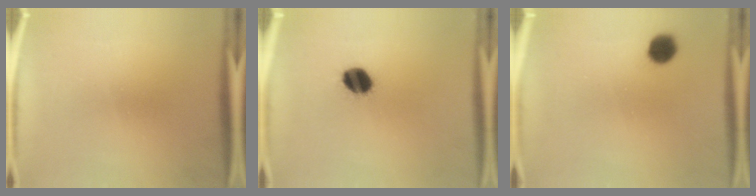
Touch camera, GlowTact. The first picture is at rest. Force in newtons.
{"total": 8.2}
{"total": 4.8}